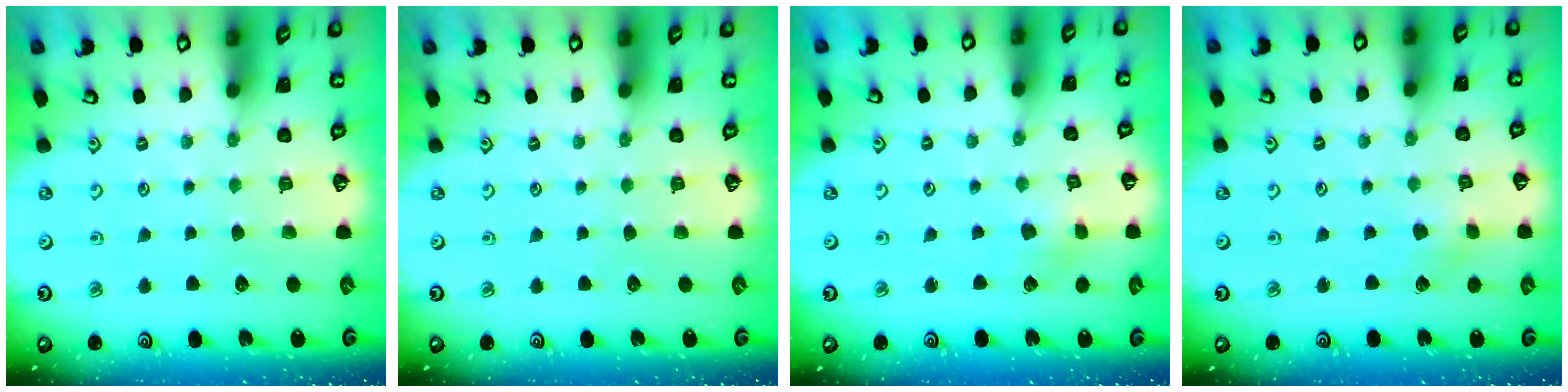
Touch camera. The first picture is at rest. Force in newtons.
{"total": 0.0}
{"total": 2.9, "press": 2.9, "slide": 0.6}
{"total": 2.4, "press": 2.3, "slide": 0.6}